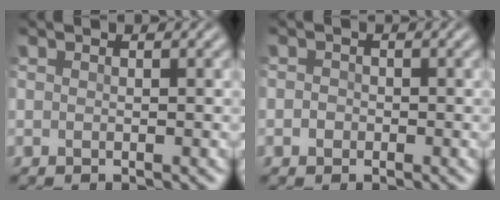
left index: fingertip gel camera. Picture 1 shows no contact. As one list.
[{"total": 0.9, "force": [-0.2, 0.9, 0.1], "torque": [0.001, 0.003, -0.007]}]